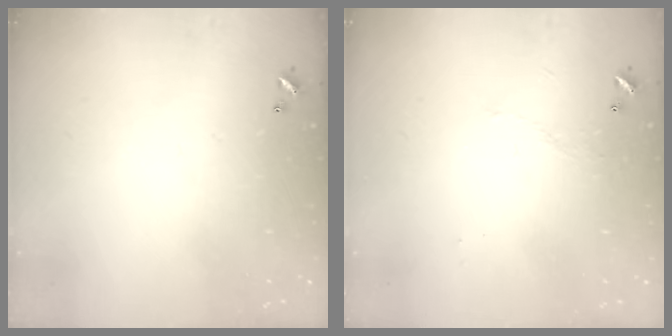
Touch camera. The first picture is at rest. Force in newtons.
{"total": 2.9, "press": 2.8, "slide": 0.6}